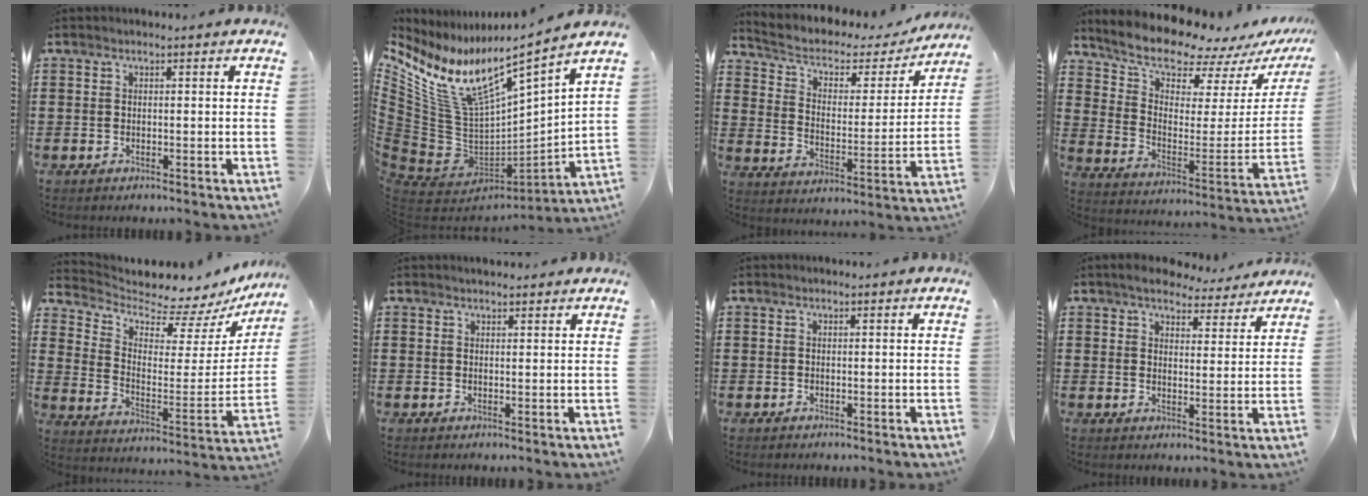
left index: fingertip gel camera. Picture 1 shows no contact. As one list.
[{"total": 10.2, "force": [5.9, 3.3, 7.6], "torque": [-0.190, -0.062, 0.093]}, {"total": 4.1, "force": [2.5, 2.4, 2.2], "torque": [-0.059, -0.016, 0.035]}, {"total": 9.8, "force": [9.1, 2.2, 2.7], "torque": [-0.083, -0.080, 0.157]}, {"total": 5.1, "force": [4.6, 1.7, 1.6], "torque": [-0.046, -0.056, 0.072]}, {"total": 1.1, "force": [1.1, 0.2, 0.1], "torque": [-0.005, 0.003, 0.022]}, {"total": 0.0}, {"total": 5.3, "force": [5.0, 1.1, 1.4], "torque": [-0.040, -0.021, 0.089]}]